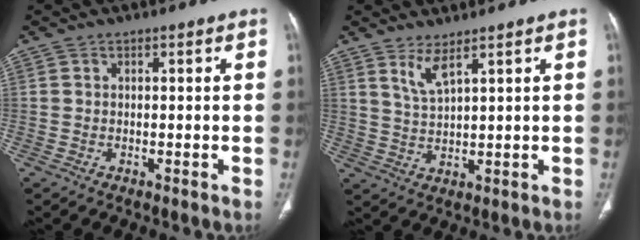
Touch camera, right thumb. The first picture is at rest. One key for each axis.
{"total": 4.1, "fx": 2.8, "fy": 0.6, "fz": 2.9, "tx": -0.063, "ty": -0.030, "tz": 0.066}